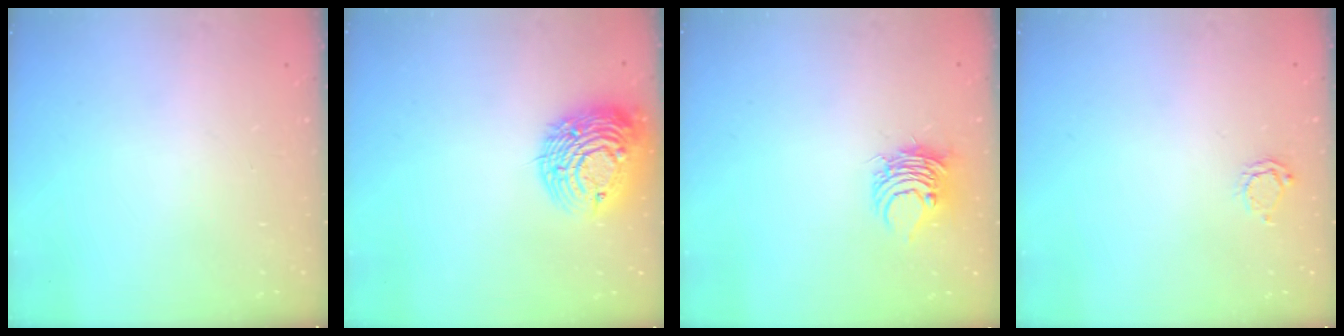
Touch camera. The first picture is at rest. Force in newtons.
{"total": 14.8, "press": 14.7, "slide": 1.3}
{"total": 7.8, "press": 7.8, "slide": 0.3}
{"total": 3.8, "press": 3.8, "slide": 0.7}